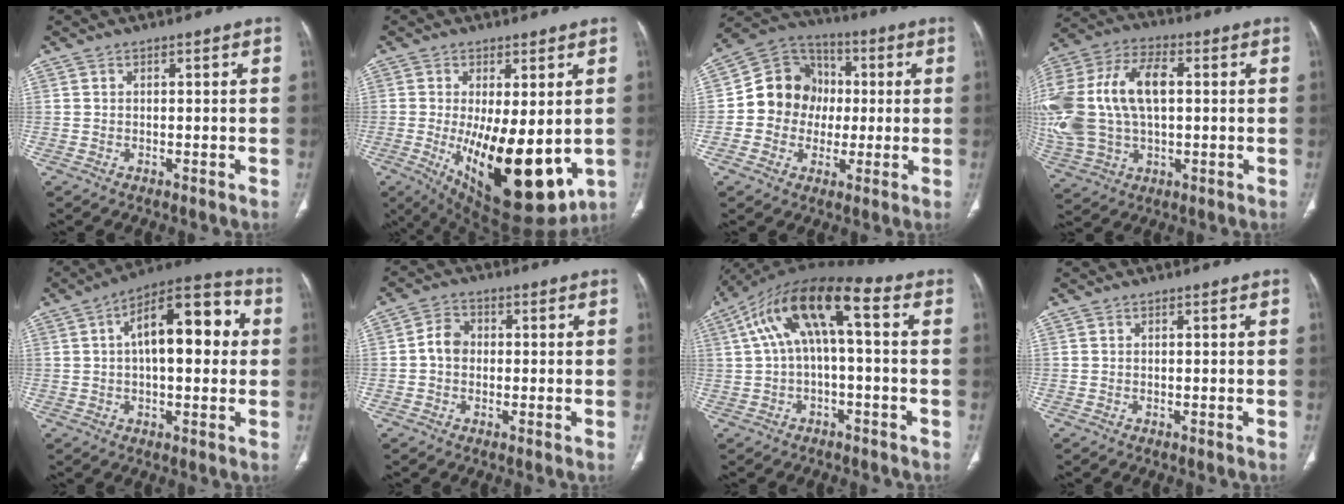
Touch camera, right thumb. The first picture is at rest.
{"total": 19.2, "force": [-3.1, 7.8, 17.2], "torque": [-0.254, -0.036, -0.017]}
{"total": 13.1, "force": [-0.3, 11.9, 5.3], "torque": [-0.047, 0.028, -0.011]}
{"total": 25.0, "force": [2.4, 15.1, 19.7], "torque": [-0.462, 0.026, 0.051]}
{"total": 16.6, "force": [2.7, 7.5, 14.5], "torque": [-0.194, 0.034, 0.034]}
{"total": 4.3, "force": [-0.2, 3.5, 2.4], "torque": [-0.035, 0.014, -0.011]}
{"total": 12.6, "force": [1.8, 4.7, 11.5], "torque": [-0.225, 0.054, 0.028]}
{"total": 0.0}